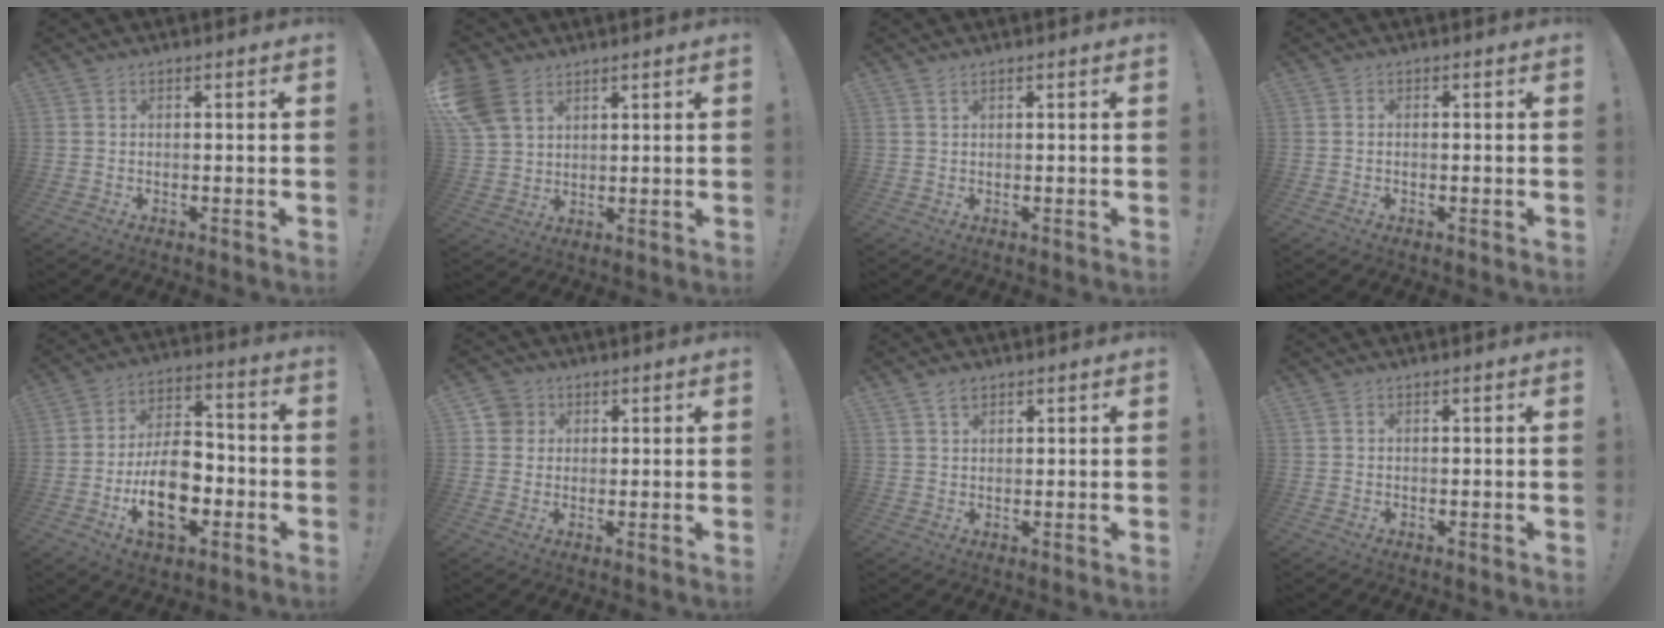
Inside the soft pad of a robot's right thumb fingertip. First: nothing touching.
{"total": 9.7, "force": [5.4, 6.4, 4.9], "torque": [-0.108, -0.015, 0.111]}
{"total": 1.2, "force": [0.8, 0.3, 0.8], "torque": [-0.025, 0.004, 0.017]}
{"total": 0.5, "force": [-0.3, 0.2, 0.4], "torque": [-0.015, 0.002, -0.004]}
{"total": 17.2, "force": [-5.5, 9.8, 13.0], "torque": [-0.230, 0.030, -0.091]}
{"total": 4.4, "force": [1.7, 4.0, 0.8], "torque": [-0.006, -0.005, 0.031]}
{"total": 2.7, "force": [2.0, 1.4, 1.2], "torque": [-0.015, -0.008, 0.034]}
{"total": 0.6, "force": [0.4, 0.3, 0.4], "torque": [-0.010, 0.002, 0.008]}